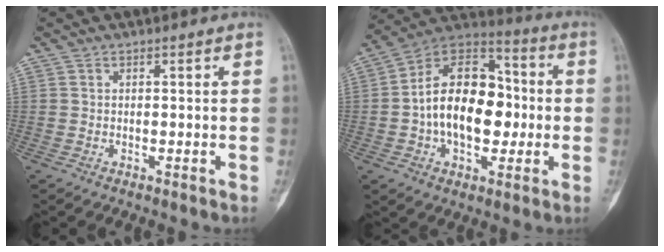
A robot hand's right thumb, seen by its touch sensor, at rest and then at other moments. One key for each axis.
{"total": 20.2, "fx": -0.9, "fy": 12.8, "fz": 15.6, "tx": -0.220, "ty": 0.033, "tz": -0.019}